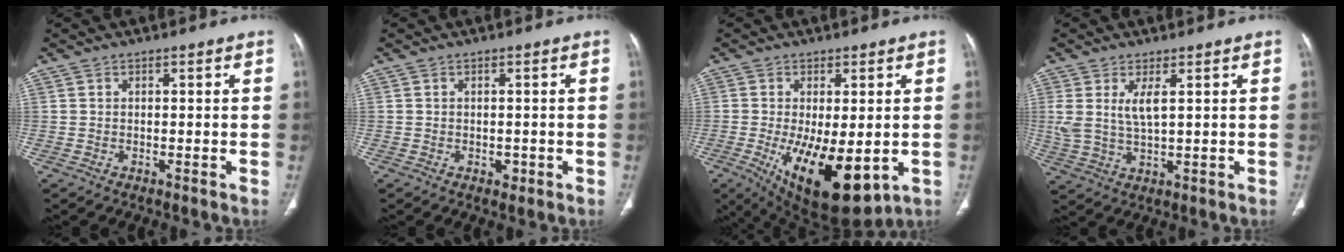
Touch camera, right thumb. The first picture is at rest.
{"total": 1.4, "force": [-0.5, 1.0, 0.8], "torque": [-0.007, 0.001, -0.003]}
{"total": 16.4, "force": [-4.3, 6.9, 14.2], "torque": [-0.227, -0.024, -0.043]}
{"total": 5.6, "force": [1.8, 2.0, 4.9], "torque": [-0.113, -0.011, 0.047]}